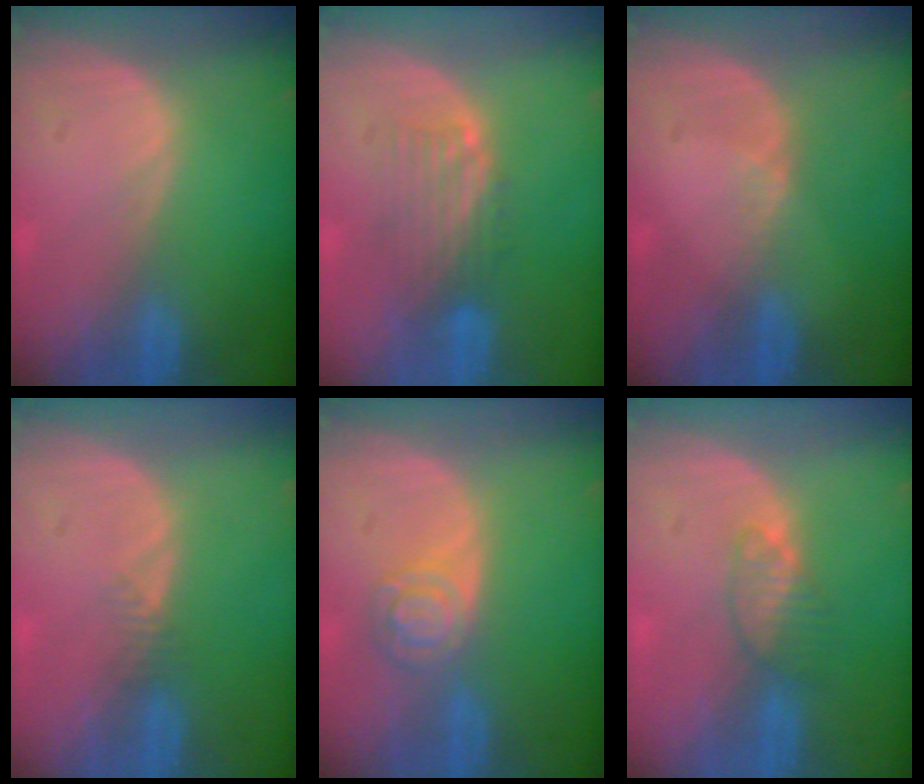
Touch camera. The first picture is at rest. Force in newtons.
{"total": 5.0, "press": 4.3, "slide": 2.6}
{"total": 1.4, "press": 0.9, "slide": 1.1}
{"total": 1.2, "press": 1.0, "slide": 0.6}
{"total": 5.1, "press": 4.4, "slide": 2.5}
{"total": 3.4, "press": 3.2, "slide": 1.1}